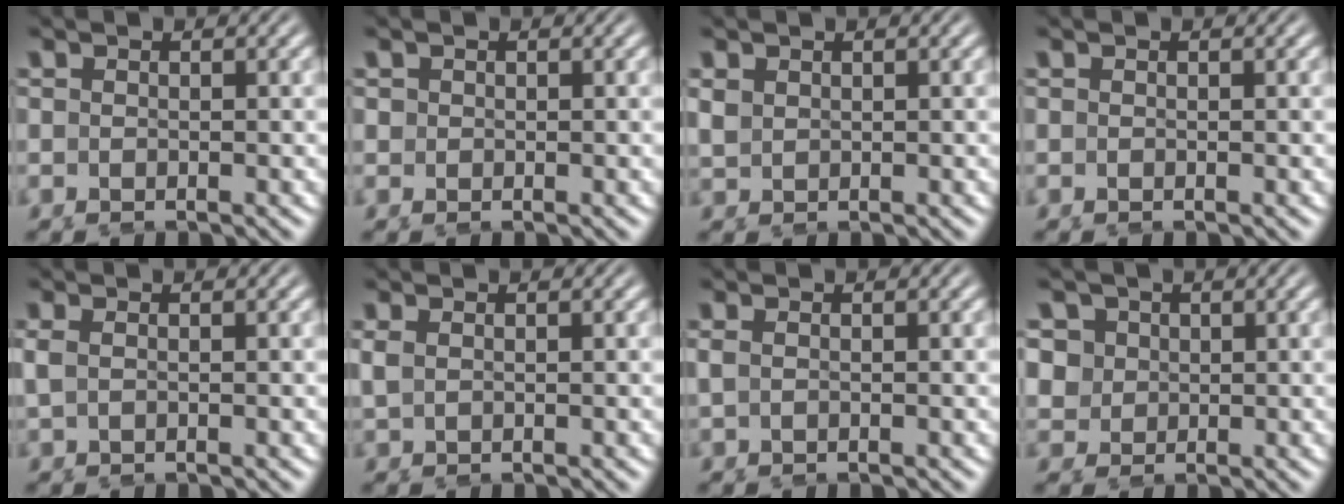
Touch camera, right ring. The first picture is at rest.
{"total": 1.1, "force": [0.3, 1.0, 0.4], "torque": [-0.013, -0.003, 0.008]}
{"total": 1.4, "force": [0.6, 1.0, 0.7], "torque": [-0.020, -0.003, 0.023]}
{"total": 0.0}
{"total": 0.8, "force": [-0.1, 0.1, 0.8], "torque": [-0.025, -0.001, 0.007]}
{"total": 0.7, "force": [0.1, 0.3, 0.6], "torque": [-0.018, -0.002, 0.012]}
{"total": 0.5, "force": [-0.1, 0.0, 0.5], "torque": [-0.015, 0.000, 0.004]}
{"total": 5.8, "force": [0.8, 5.1, 2.6], "torque": [-0.068, -0.014, 0.020]}